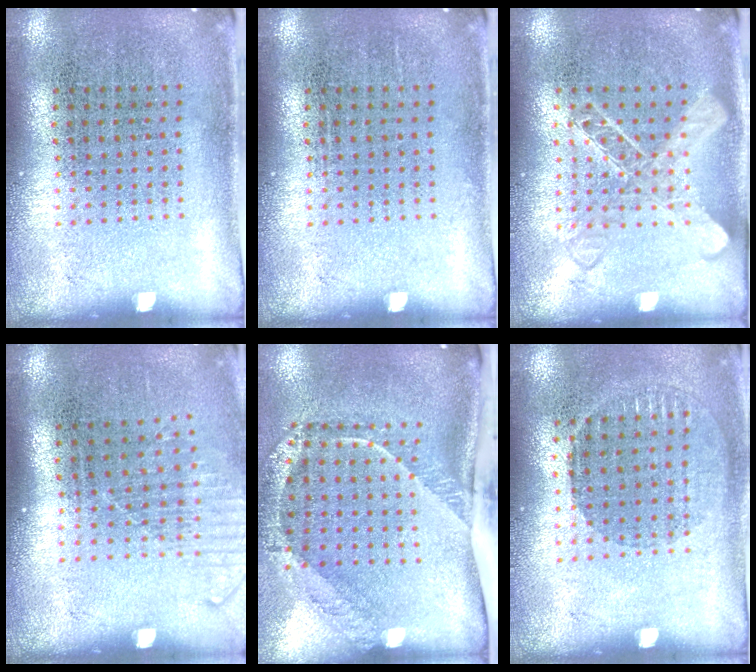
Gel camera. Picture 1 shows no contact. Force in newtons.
{"total": 0.0}
{"total": 1.3, "press": 1.3, "slide": 0.3}
{"total": 1.3, "press": 1.1, "slide": 0.8}
{"total": 2.7, "press": 1.8, "slide": 1.9}
{"total": 0.9, "press": 0.8, "slide": 0.3}